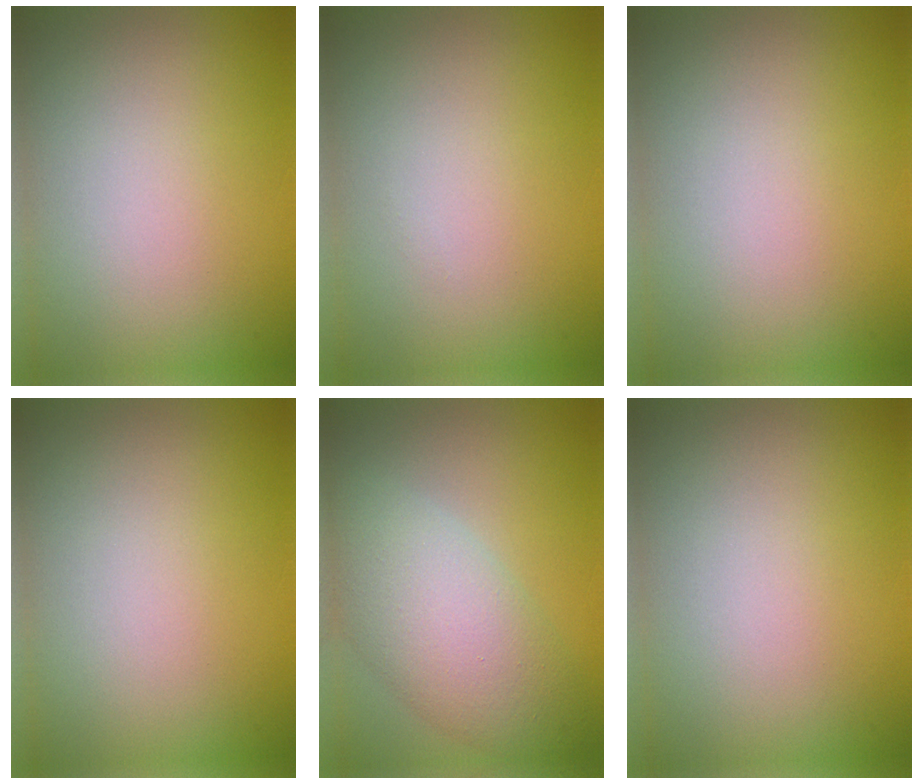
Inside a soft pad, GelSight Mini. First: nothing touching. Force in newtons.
{"total": 0.0}
{"total": 0.0}
{"total": 0.0}
{"total": 7.5, "press": 7.4, "slide": 0.6}
{"total": 0.0}